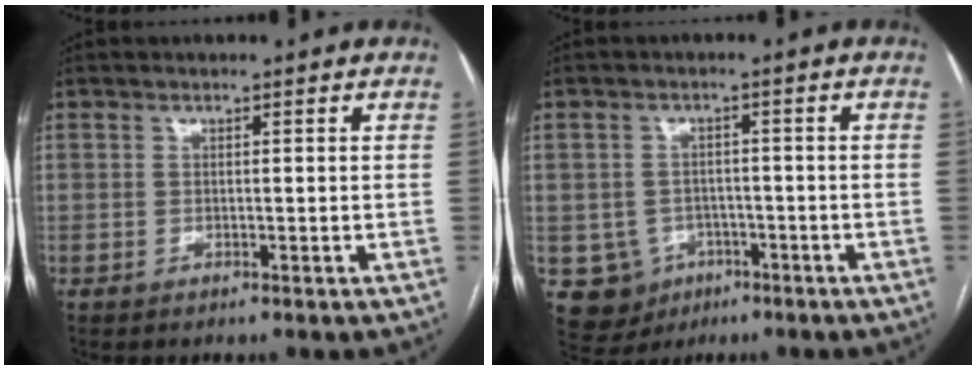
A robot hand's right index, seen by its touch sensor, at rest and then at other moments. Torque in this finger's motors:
{"motor_torque": [-0.20, -0.04, -0.71, -0.21]}